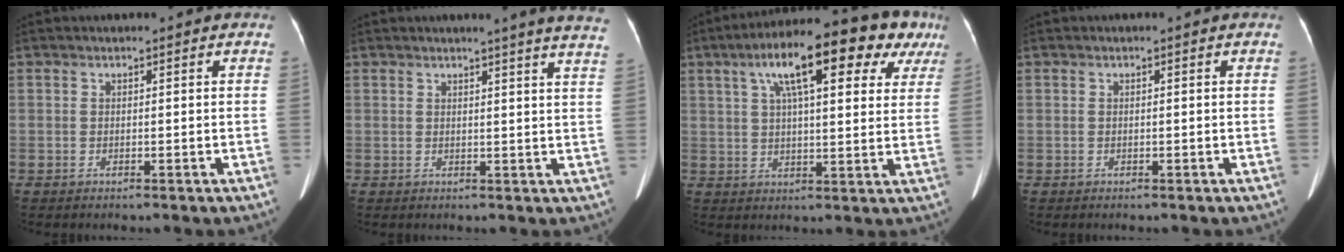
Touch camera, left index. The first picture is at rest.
{"total": 9.8, "force": [8.7, -1.0, 4.3], "torque": [-0.047, -0.039, 0.074]}
{"total": 18.5, "force": [9.8, 5.6, 14.7], "torque": [-0.228, 0.053, 0.140]}
{"total": 0.0}